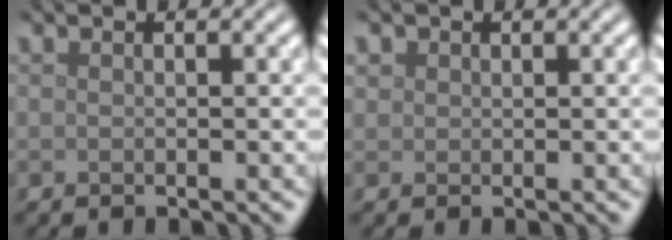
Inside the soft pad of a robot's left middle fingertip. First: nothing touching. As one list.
[{"total": 0.9, "force": [0.4, 0.8, 0.1], "torque": [0.003, 0.000, 0.008]}]